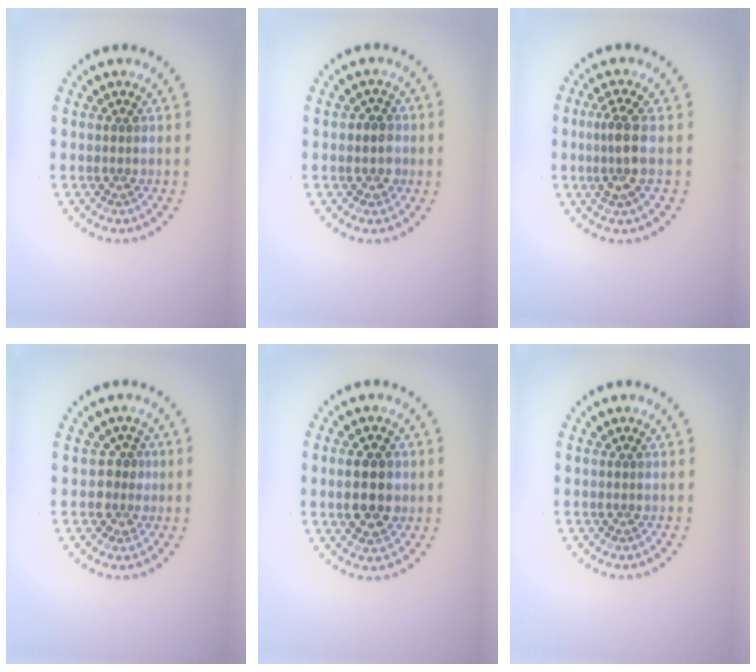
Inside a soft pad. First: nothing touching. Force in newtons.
{"total": 1.9, "press": 1.9, "slide": 0.6}
{"total": 2.6, "press": 2.3, "slide": 1.2}
{"total": 1.9, "press": 1.4, "slide": 1.2}
{"total": 4.4, "press": 4.4, "slide": 0.1}
{"total": 0.0}